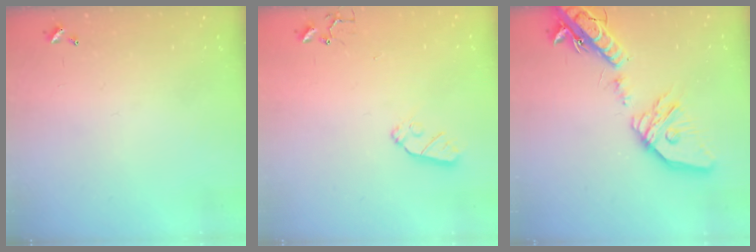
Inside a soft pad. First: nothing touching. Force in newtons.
{"total": 7.3, "press": 7.2, "slide": 0.5}
{"total": 23.6, "press": 23.3, "slide": 3.8}